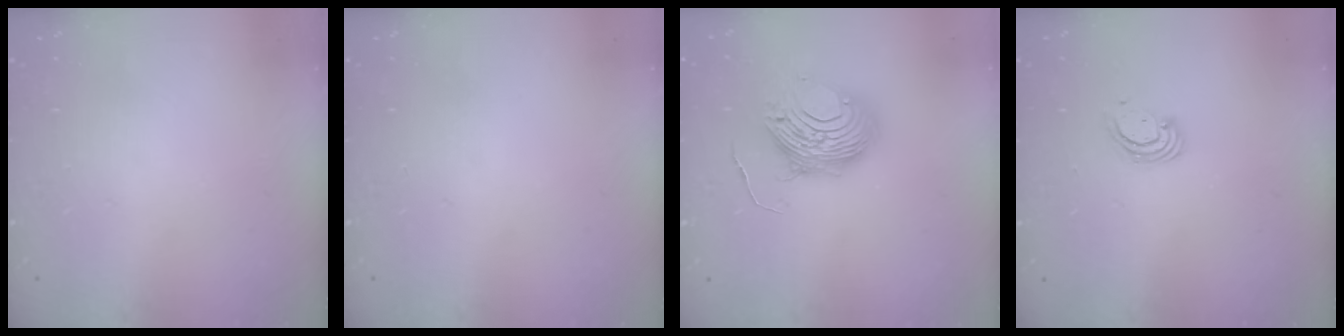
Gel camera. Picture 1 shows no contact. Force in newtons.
{"total": 0.0}
{"total": 12.5, "press": 12.4, "slide": 1.4}
{"total": 3.4, "press": 3.4, "slide": 0.3}